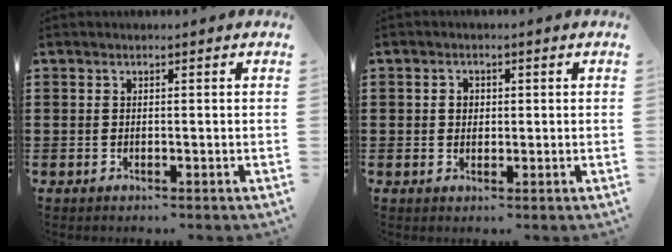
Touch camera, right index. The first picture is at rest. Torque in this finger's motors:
{"motor_torque": [0.33, -0.13, 0.11, 0.05]}